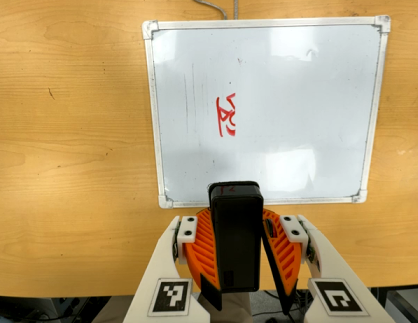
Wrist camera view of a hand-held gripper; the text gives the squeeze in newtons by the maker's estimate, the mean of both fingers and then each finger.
{"total": 9.4, "left": 9.6, "right": 9.3}